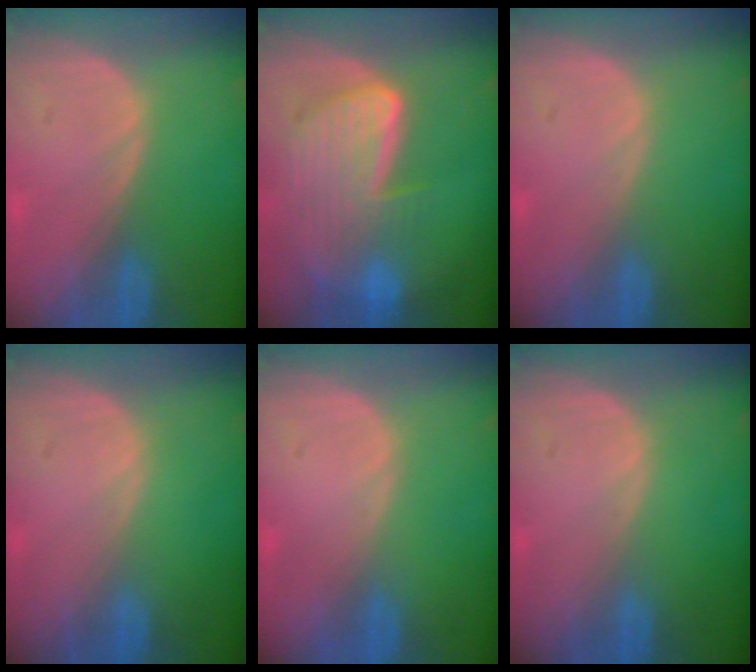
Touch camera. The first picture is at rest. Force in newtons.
{"total": 9.1, "press": 8.0, "slide": 4.5}
{"total": 0.0}
{"total": 0.0}
{"total": 0.0}
{"total": 0.0}